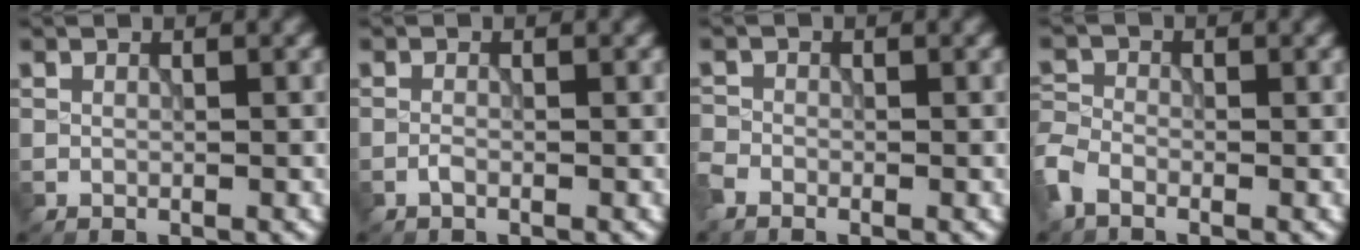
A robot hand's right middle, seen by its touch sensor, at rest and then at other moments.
{"total": 0.6, "force": [-0.4, 0.1, 0.4], "torque": [-0.009, 0.001, -0.012]}
{"total": 1.7, "force": [-1.4, 0.7, 0.5], "torque": [-0.012, -0.004, -0.040]}
{"total": 2.8, "force": [-2.0, 1.4, 1.5], "torque": [-0.036, -0.001, -0.059]}